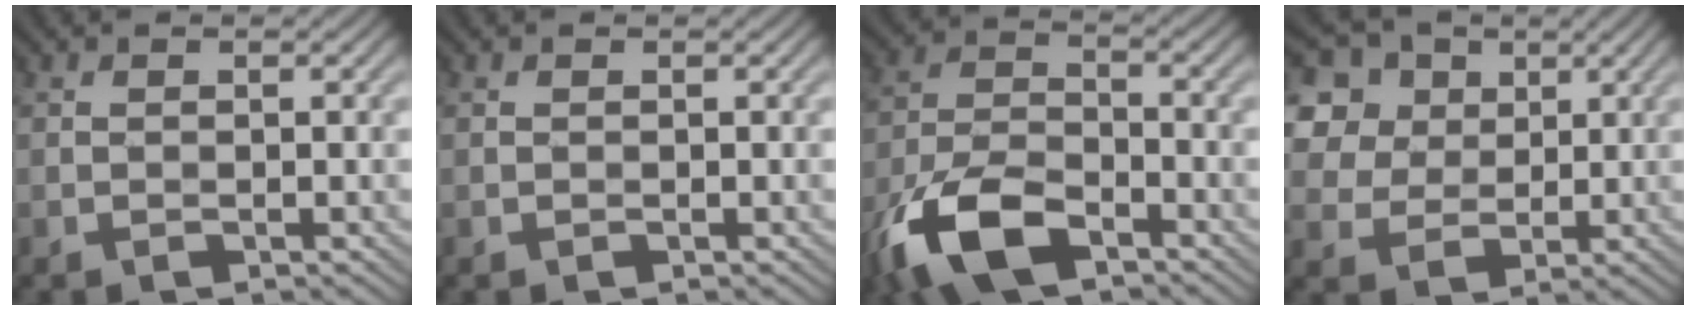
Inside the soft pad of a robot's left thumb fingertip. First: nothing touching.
{"total": 0.0}
{"total": 10.8, "force": [-6.7, 4.6, 7.1], "torque": [-0.159, -0.009, -0.144]}
{"total": 10.8, "force": [5.1, 8.2, 4.9], "torque": [-0.150, 0.024, 0.101]}